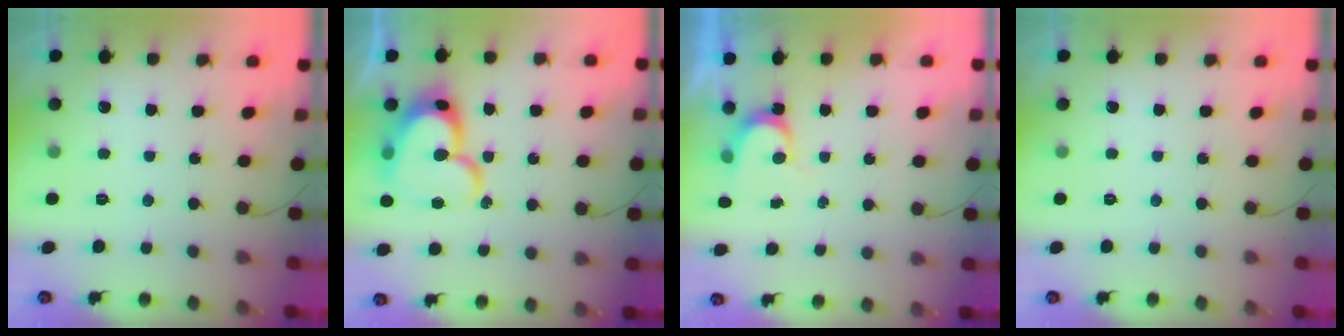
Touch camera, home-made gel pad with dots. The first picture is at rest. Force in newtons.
{"total": 20.2, "press": 20.1, "slide": 2.3}
{"total": 3.6, "press": 3.6, "slide": 0.2}
{"total": 0.0}